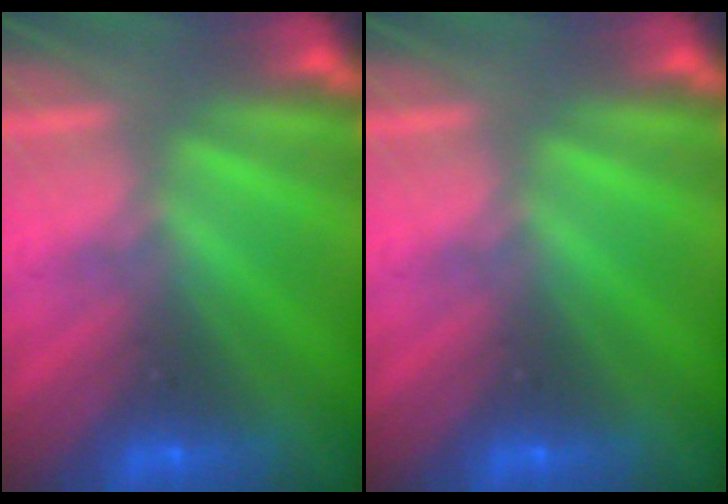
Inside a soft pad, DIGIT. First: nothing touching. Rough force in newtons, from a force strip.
{"total": 0.0}